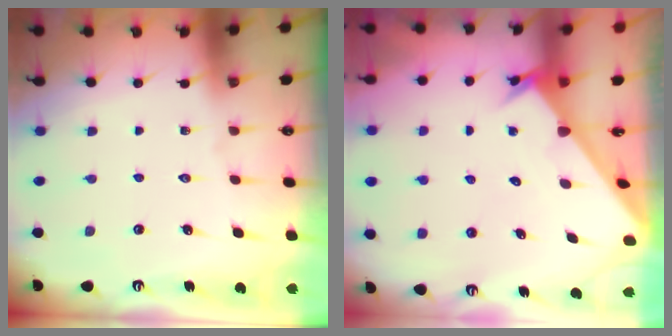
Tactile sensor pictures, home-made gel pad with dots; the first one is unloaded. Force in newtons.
{"total": 2.4, "press": 2.4, "slide": 0.2}